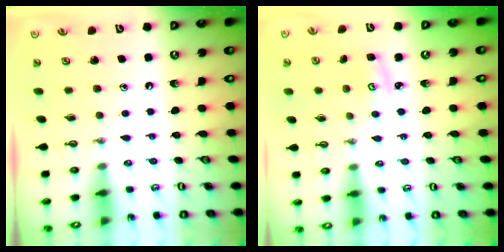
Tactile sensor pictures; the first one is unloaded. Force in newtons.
{"total": 2.8, "press": 2.8, "slide": 0.2}